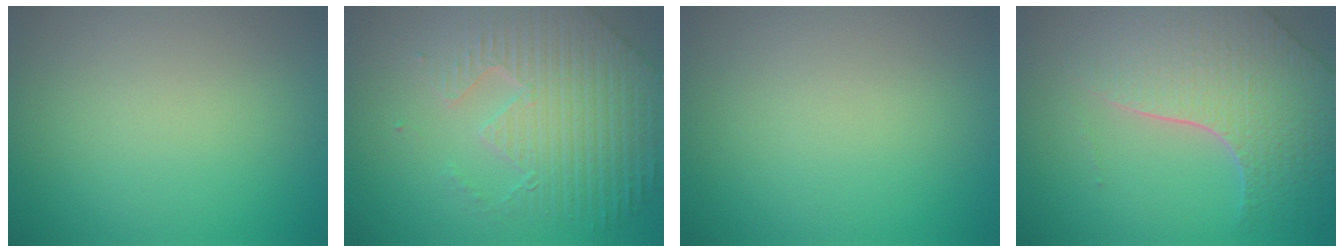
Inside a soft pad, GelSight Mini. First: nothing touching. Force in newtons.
{"total": 7.4, "press": 5.6, "slide": 4.8}
{"total": 0.0}
{"total": 6.8, "press": 5.5, "slide": 3.9}